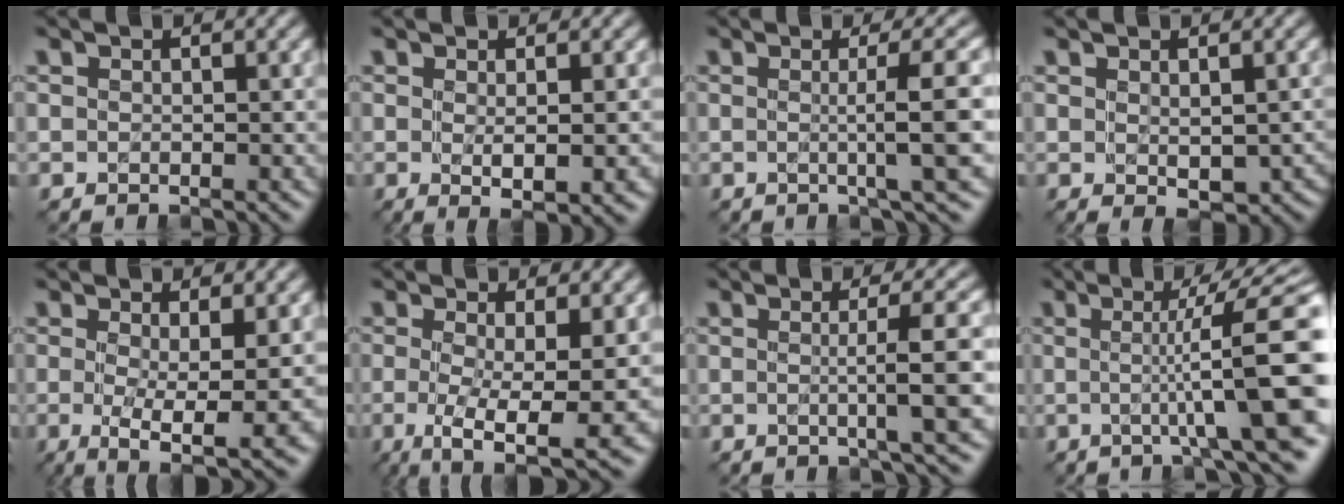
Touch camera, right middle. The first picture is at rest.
{"total": 3.8, "force": [-0.3, 0.8, 3.7], "torque": [-0.049, 0.001, -0.004]}
{"total": 5.0, "force": [0.0, 0.6, 5.0], "torque": [-0.071, 0.004, -0.005]}
{"total": 3.4, "force": [-0.4, 1.8, 2.9], "torque": [-0.042, -0.012, 0.007]}
{"total": 5.5, "force": [-0.6, 0.9, 5.4], "torque": [-0.087, -0.011, -0.011]}
{"total": 7.2, "force": [-1.4, 1.6, 6.8], "torque": [-0.115, -0.019, -0.019]}
{"total": 4.5, "force": [-0.1, 0.5, 4.5], "torque": [-0.064, 0.004, -0.009]}
{"total": 10.7, "force": [-0.2, 2.0, 10.5], "torque": [-0.119, 0.007, -0.013]}